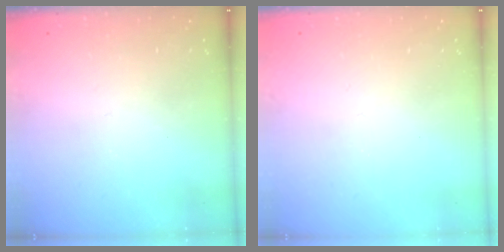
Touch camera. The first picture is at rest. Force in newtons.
{"total": 0.0}